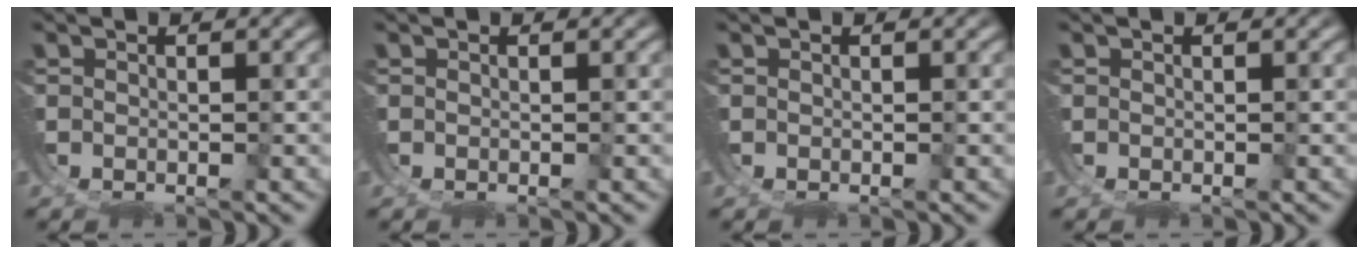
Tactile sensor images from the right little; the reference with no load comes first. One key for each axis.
{"total": 0.0}
{"total": 0.0}
{"total": 0.0}